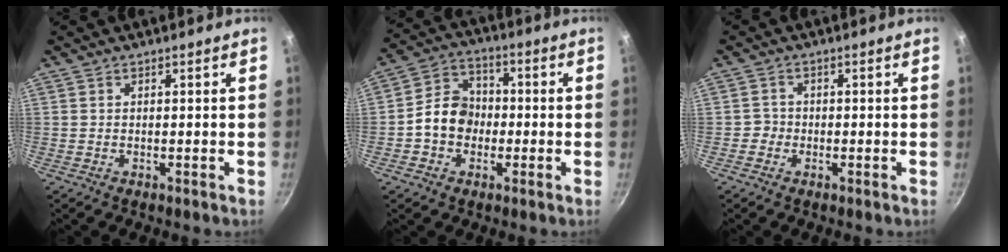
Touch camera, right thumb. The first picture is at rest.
{"total": 9.4, "force": [-1.4, 7.8, 5.1], "torque": [-0.051, 0.030, -0.038]}
{"total": 1.8, "force": [-0.7, 1.7, 0.1], "torque": [0.013, 0.008, -0.014]}